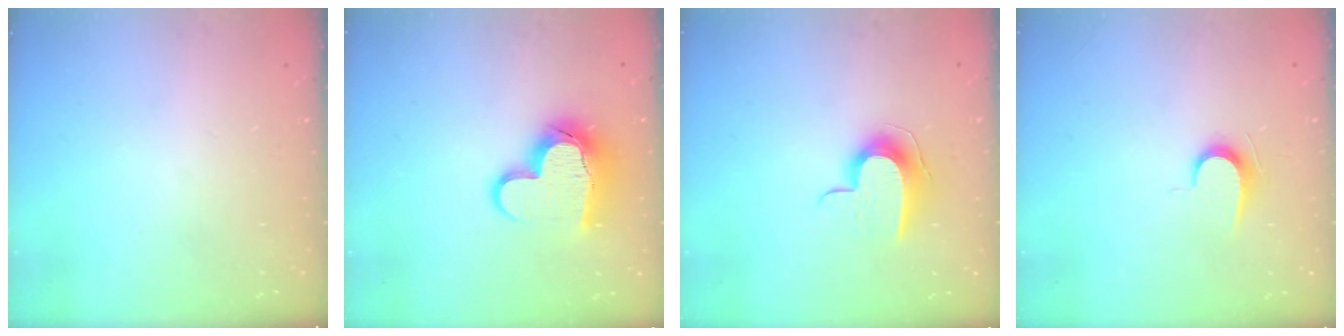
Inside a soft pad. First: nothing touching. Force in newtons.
{"total": 14.3, "press": 14.3, "slide": 1.1}
{"total": 9.0, "press": 9.0, "slide": 0.5}
{"total": 6.1, "press": 6.0, "slide": 0.6}